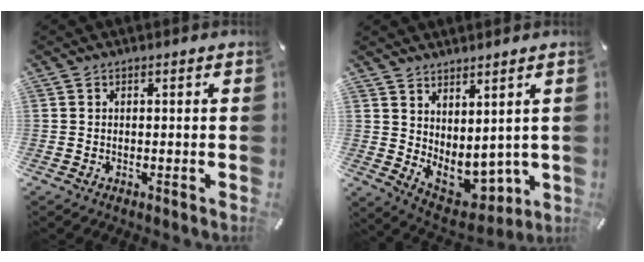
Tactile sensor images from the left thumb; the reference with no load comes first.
{"total": 5.9, "force": [2.1, 4.6, 3.0], "torque": [-0.040, -0.055, 0.053]}